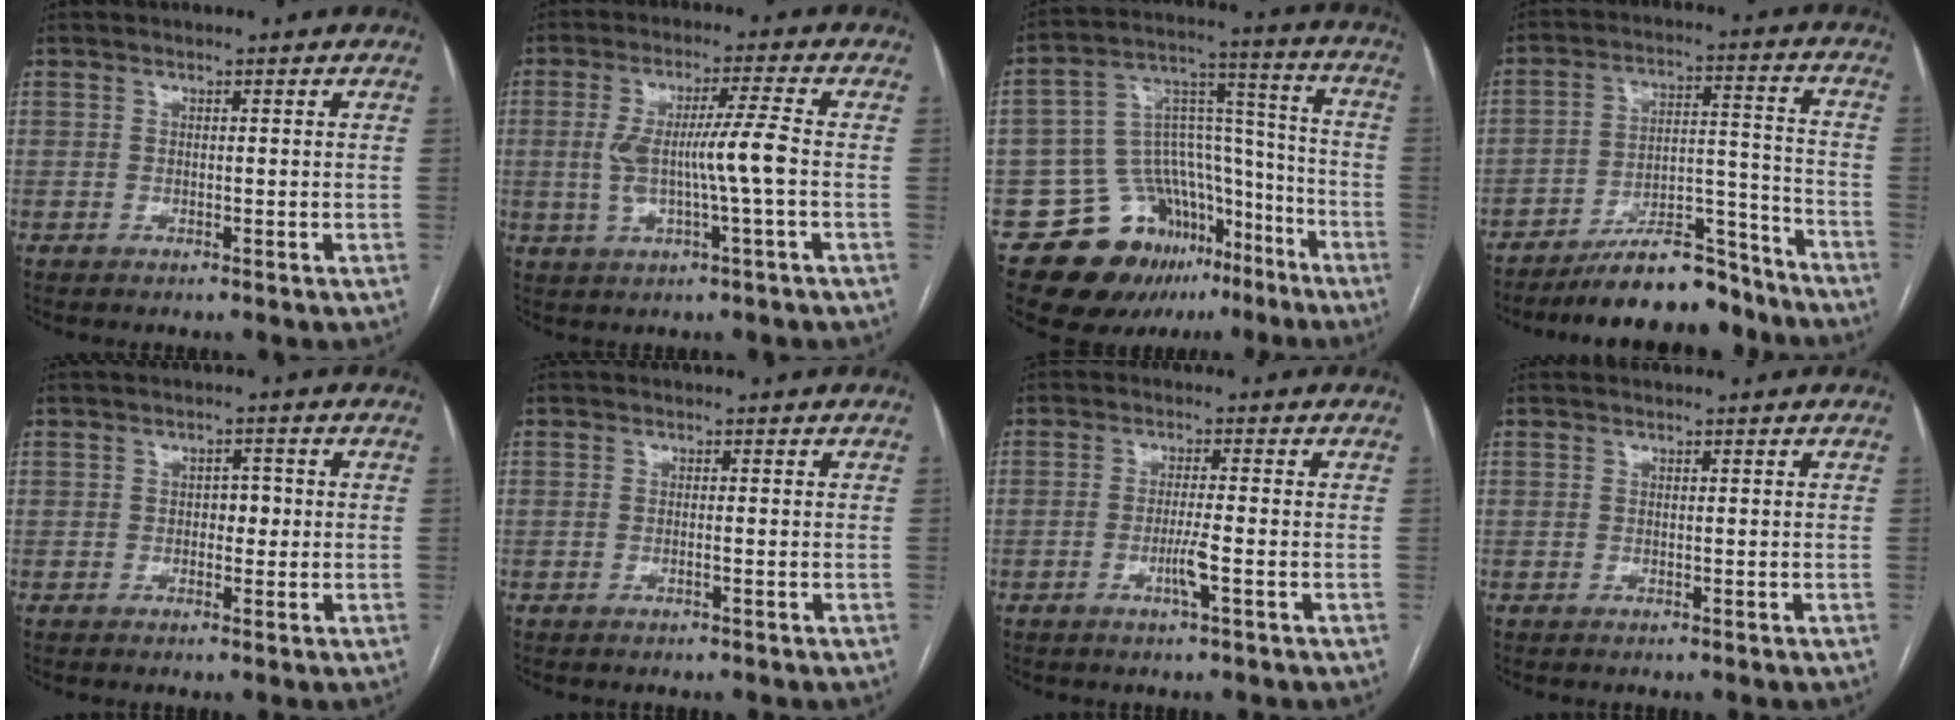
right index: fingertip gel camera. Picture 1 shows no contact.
{"total": 8.1, "force": [-0.7, -0.2, 8.1], "torque": [-0.156, 0.006, -0.010]}
{"total": 18.1, "force": [-11.2, 11.8, 8.0], "torque": [-0.113, 0.089, -0.168]}
{"total": 13.8, "force": [-12.3, 3.7, 5.0], "torque": [-0.064, 0.050, -0.200]}
{"total": 2.3, "force": [-0.1, 1.4, 1.8], "torque": [-0.020, 0.007, -0.002]}
{"total": 0.6, "force": [-0.3, -0.1, 0.5], "torque": [-0.010, 0.001, -0.004]}
{"total": 3.3, "force": [-1.3, -0.3, 3.0], "torque": [-0.058, -0.005, -0.026]}
{"total": 0.0}